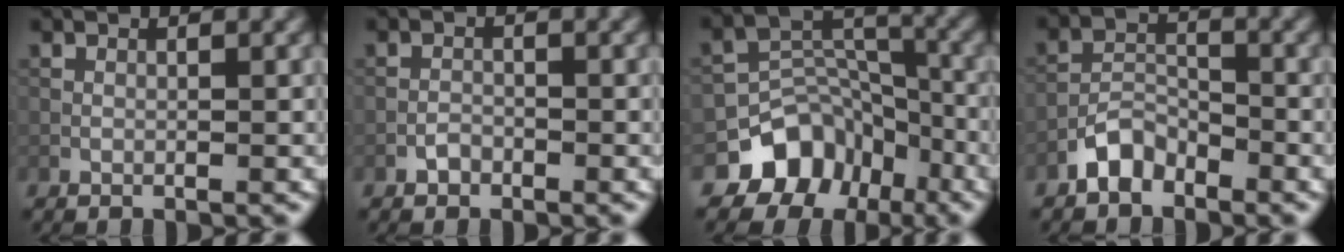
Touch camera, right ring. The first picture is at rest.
{"total": 1.0, "force": [-0.7, 0.6, 0.3], "torque": [-0.003, 0.002, -0.014]}
{"total": 8.2, "force": [-5.1, 6.1, 1.9], "torque": [-0.010, 0.009, -0.091]}
{"total": 3.2, "force": [-2.4, 1.6, 1.3], "torque": [-0.020, 0.012, -0.053]}